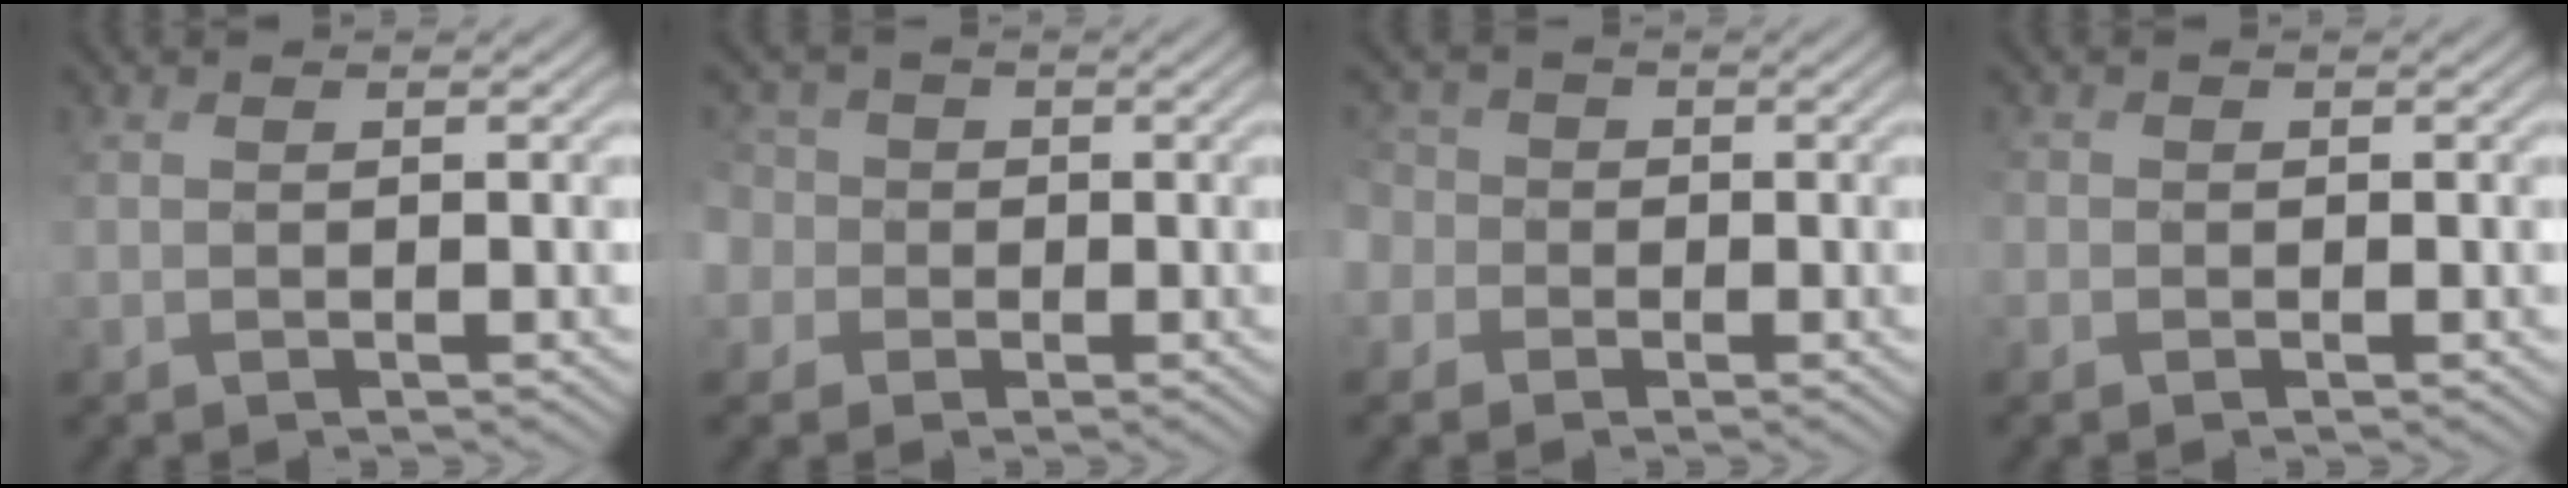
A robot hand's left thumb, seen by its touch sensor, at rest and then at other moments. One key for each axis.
{"total": 5.9, "fx": -0.1, "fy": 5.7, "fz": 1.5, "tx": -0.069, "ty": 0.011, "tz": -0.037}
{"total": 4.4, "fx": -1.3, "fy": 4.1, "fz": 0.9, "tx": -0.039, "ty": 0.000, "tz": -0.044}
{"total": 0.8, "fx": -0.6, "fy": 0.3, "fz": -0.4, "tx": 0.009, "ty": -0.004, "tz": -0.010}